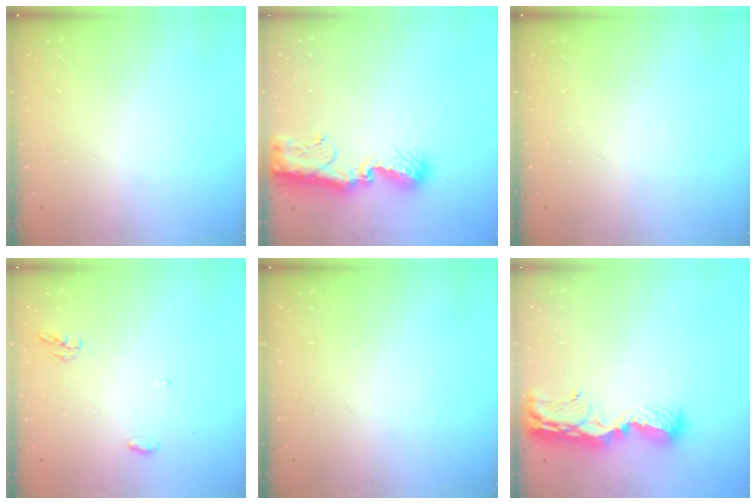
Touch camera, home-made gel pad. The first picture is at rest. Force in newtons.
{"total": 9.7, "press": 9.6, "slide": 0.9}
{"total": 0.0}
{"total": 4.2, "press": 4.1, "slide": 0.9}
{"total": 0.0}
{"total": 10.1, "press": 10.0, "slide": 0.8}